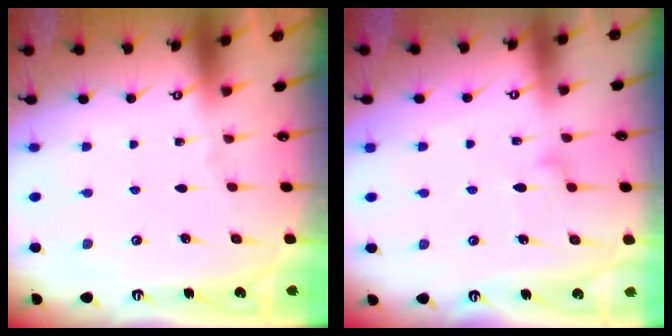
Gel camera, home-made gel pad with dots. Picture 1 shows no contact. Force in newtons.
{"total": 8.4, "press": 8.4, "slide": 0.5}